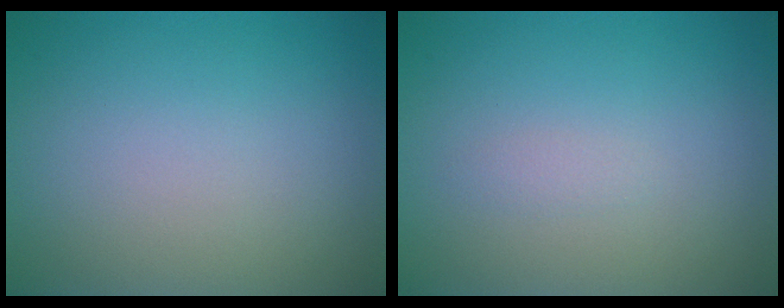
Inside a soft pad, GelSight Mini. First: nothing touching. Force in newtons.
{"total": 0.6, "press": 0.6, "slide": 0.0}